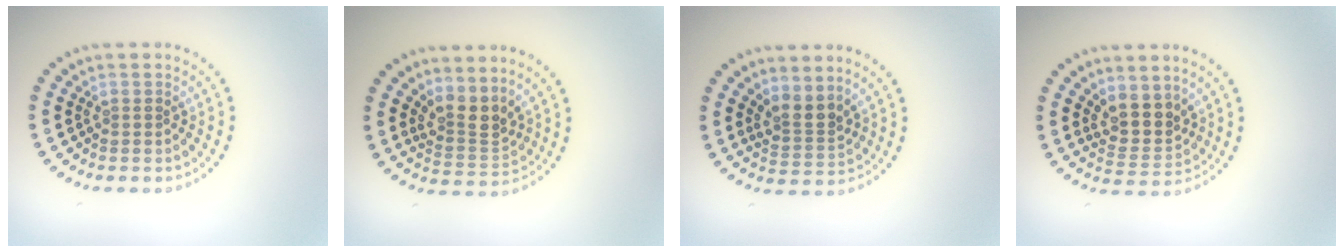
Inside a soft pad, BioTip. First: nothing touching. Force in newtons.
{"total": 2.9, "press": 2.2, "slide": 1.9}
{"total": 2.6, "press": 1.8, "slide": 1.9}
{"total": 3.5, "press": 2.9, "slide": 2.0}